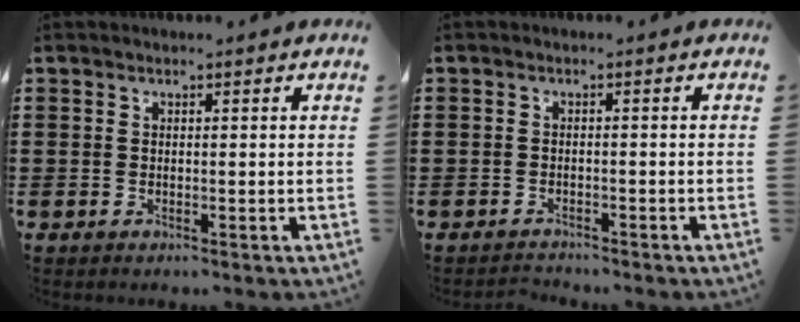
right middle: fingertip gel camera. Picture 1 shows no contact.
{"total": 1.6, "force": [-1.5, 0.4, -0.2], "torque": [0.000, 0.004, -0.036]}